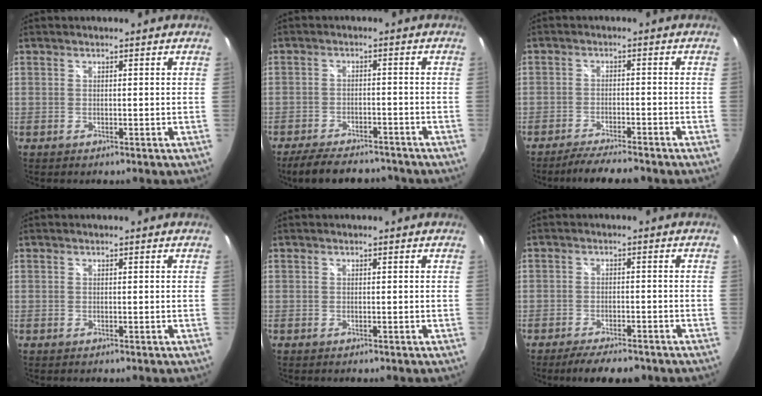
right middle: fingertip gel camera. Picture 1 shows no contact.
{"total": 10.7, "force": [-9.1, 3.5, 4.5], "torque": [-0.102, -0.011, -0.137]}
{"total": 6.2, "force": [-5.6, 0.5, 2.5], "torque": [-0.064, -0.004, -0.094]}
{"total": 0.0}
{"total": 0.0}
{"total": 6.6, "force": [-5.4, 2.0, 3.2], "torque": [-0.072, -0.008, -0.087]}